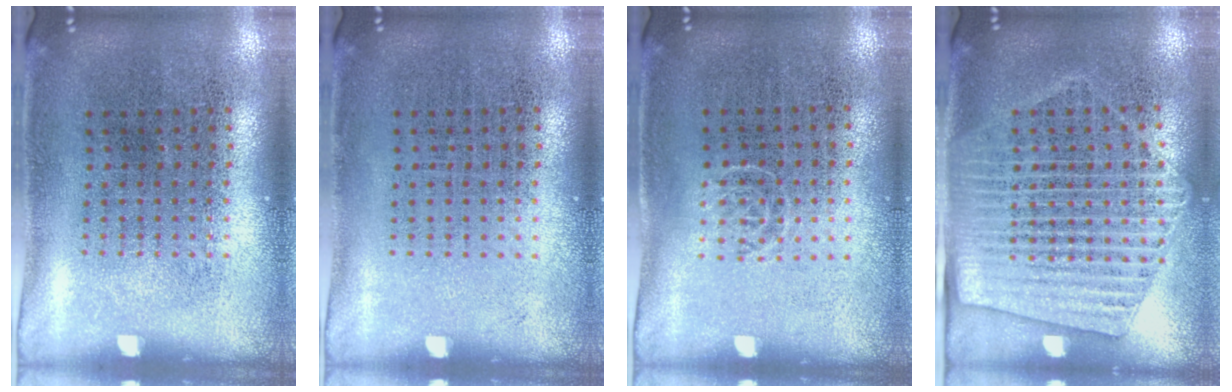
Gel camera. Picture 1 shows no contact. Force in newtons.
{"total": 0.0}
{"total": 0.6, "press": 0.4, "slide": 0.5}
{"total": 1.8, "press": 1.6, "slide": 0.7}